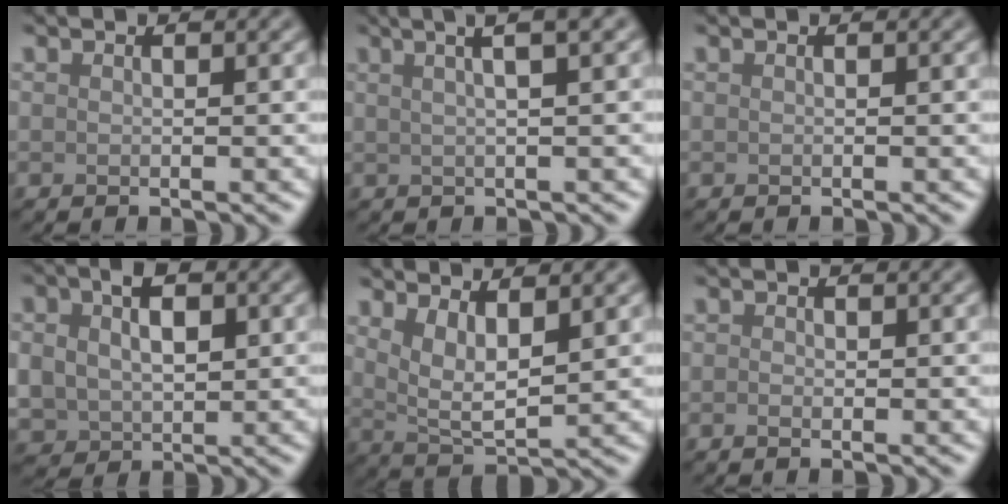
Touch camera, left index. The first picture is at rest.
{"total": 5.4, "force": [2.9, 1.6, 4.2], "torque": [-0.043, 0.028, 0.011]}
{"total": 0.0}
{"total": 6.6, "force": [1.6, 4.8, 4.3], "torque": [-0.073, 0.012, 0.019]}
{"total": 3.9, "force": [2.0, 1.3, 3.1], "torque": [-0.066, -0.013, 0.040]}
{"total": 0.7, "force": [-0.1, 0.4, 0.5], "torque": [-0.011, -0.002, -0.003]}